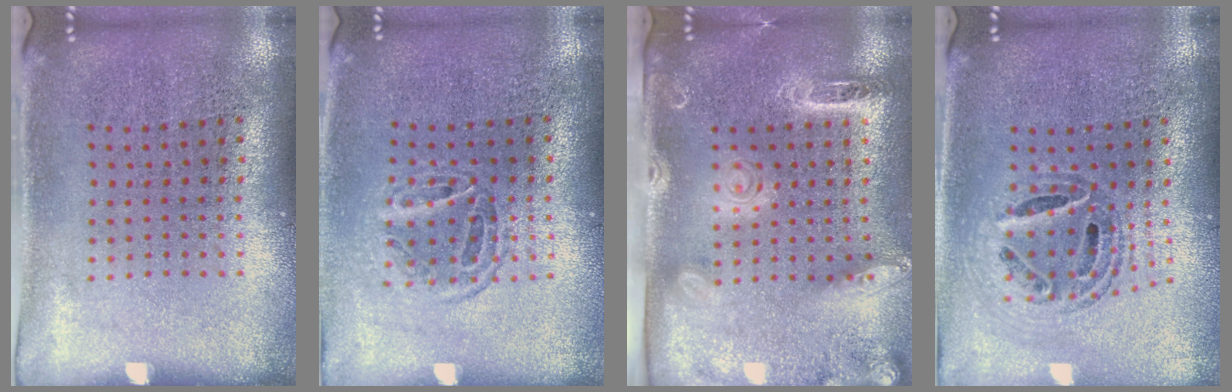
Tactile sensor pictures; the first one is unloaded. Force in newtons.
{"total": 1.2, "press": 1.0, "slide": 0.5}
{"total": 2.6, "press": 2.0, "slide": 1.7}
{"total": 0.8, "press": 0.8, "slide": 0.1}